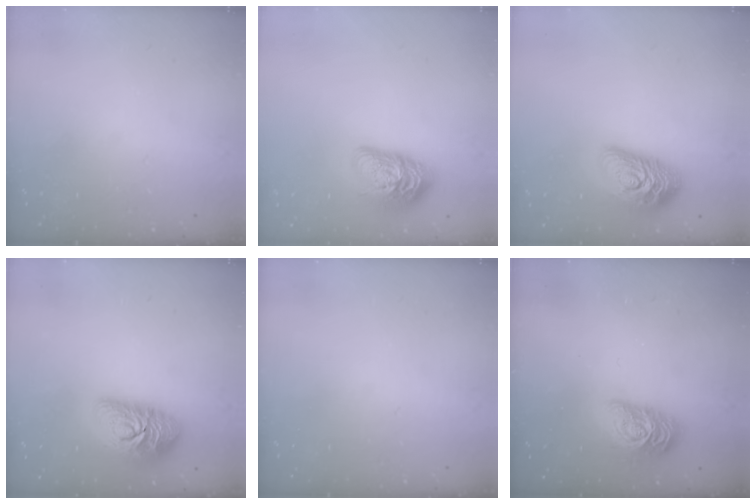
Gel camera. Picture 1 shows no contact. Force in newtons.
{"total": 15.0, "press": 14.9, "slide": 1.0}
{"total": 17.1, "press": 17.1, "slide": 1.1}
{"total": 15.0, "press": 14.9, "slide": 1.0}
{"total": 0.0}
{"total": 13.1, "press": 13.1, "slide": 0.5}